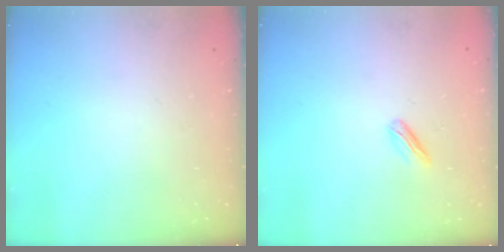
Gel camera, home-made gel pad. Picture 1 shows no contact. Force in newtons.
{"total": 2.3, "press": 2.2, "slide": 0.7}